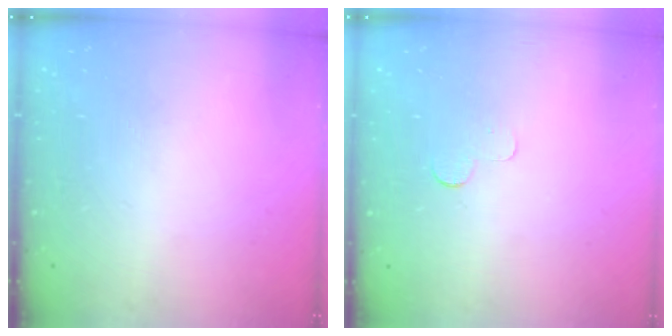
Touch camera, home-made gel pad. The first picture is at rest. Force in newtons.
{"total": 2.6, "press": 2.6, "slide": 0.2}